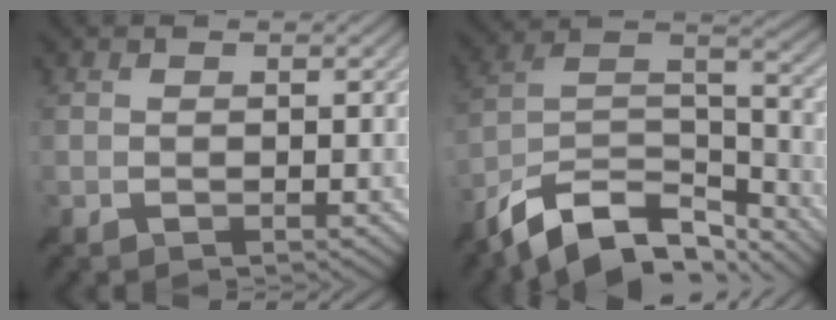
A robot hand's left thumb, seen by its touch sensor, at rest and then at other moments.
{"total": 14.1, "force": [-10.1, 6.1, 7.7], "torque": [-0.183, -0.007, -0.178]}